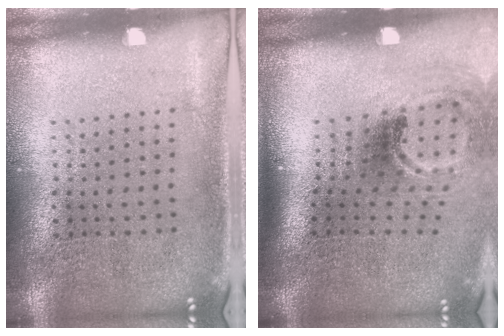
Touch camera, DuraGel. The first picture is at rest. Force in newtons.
{"total": 2.0, "press": 1.3, "slide": 1.5}